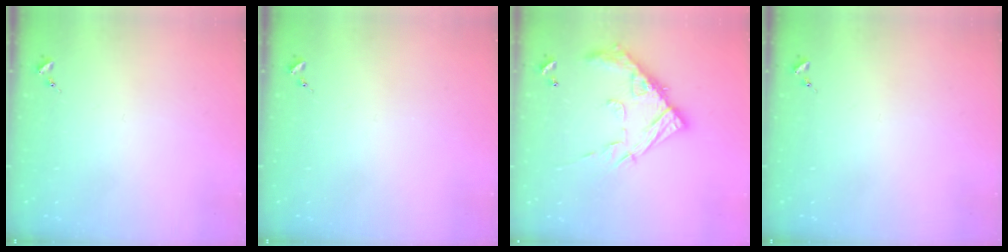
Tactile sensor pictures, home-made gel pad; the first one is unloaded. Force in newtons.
{"total": 0.0}
{"total": 17.4, "press": 17.3, "slide": 1.3}
{"total": 0.0}